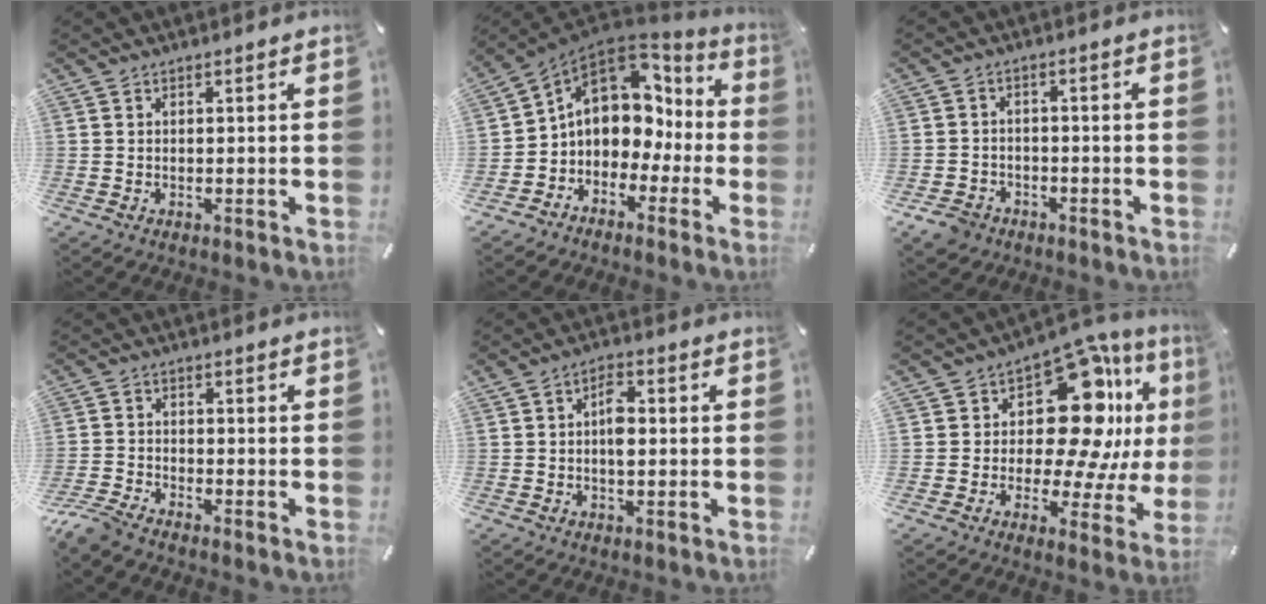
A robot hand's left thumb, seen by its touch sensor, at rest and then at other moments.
{"total": 11.6, "force": [2.6, 9.7, 5.9], "torque": [-0.101, -0.016, 0.051]}
{"total": 4.6, "force": [-3.1, 3.1, 1.3], "torque": [-0.030, 0.016, -0.061]}
{"total": 4.9, "force": [-4.5, 1.1, 1.9], "torque": [-0.061, 0.003, -0.093]}
{"total": 5.0, "force": [-0.1, 2.5, 4.3], "torque": [-0.074, 0.001, -0.007]}
{"total": 19.6, "force": [7.0, 11.7, 14.1], "torque": [-0.204, -0.059, 0.116]}